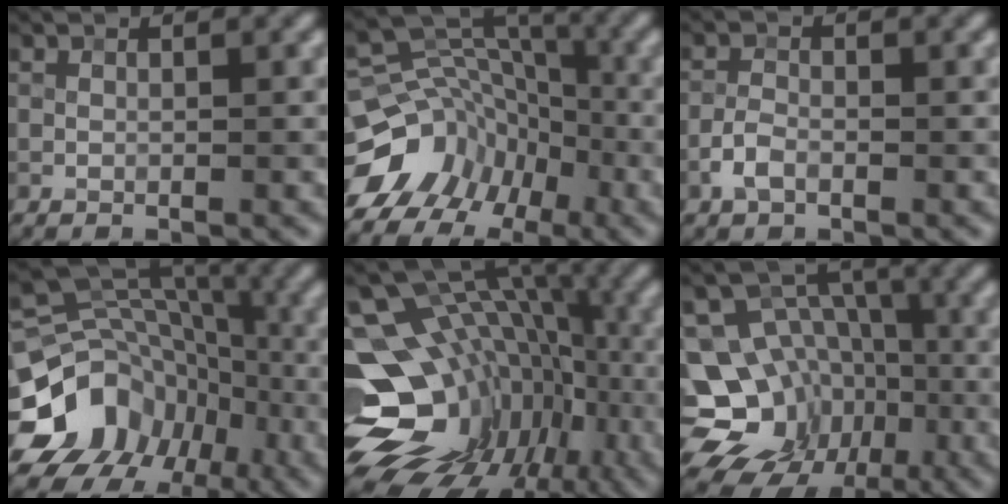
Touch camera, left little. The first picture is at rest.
{"total": 12.5, "force": [-7.1, 9.7, 3.4], "torque": [-0.070, -0.010, -0.126]}
{"total": 1.8, "force": [-1.2, 1.0, 1.0], "torque": [-0.018, 0.005, -0.029]}
{"total": 13.6, "force": [-6.4, 10.7, 5.5], "torque": [-0.114, 0.016, -0.111]}
{"total": 17.7, "force": [-4.6, 13.1, 10.9], "torque": [-0.184, 0.015, -0.045]}
{"total": 16.0, "force": [-5.7, 13.6, 6.3], "torque": [-0.131, -0.008, -0.107]}